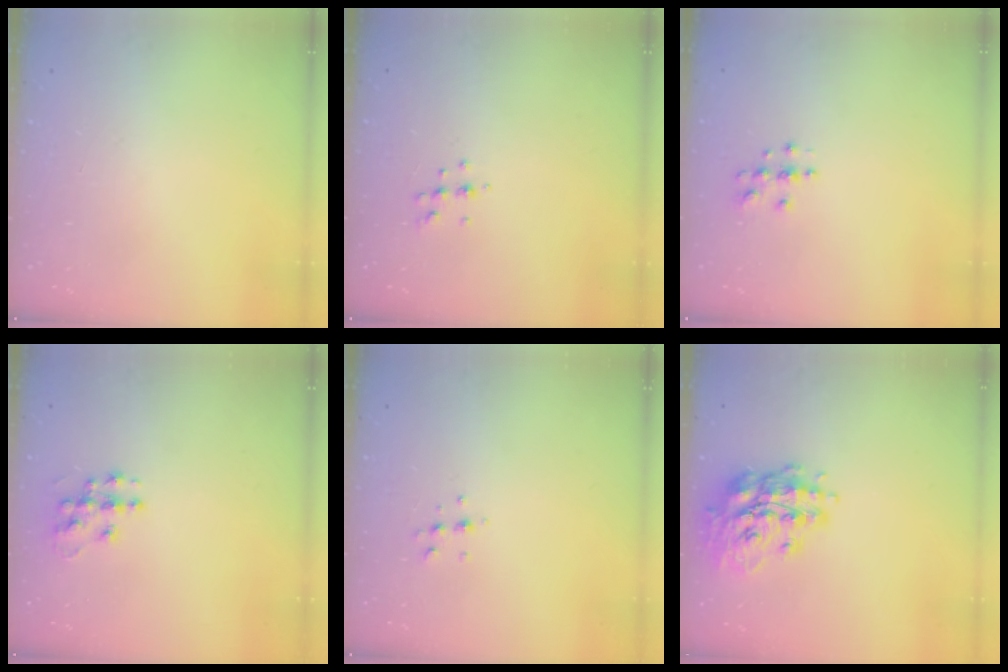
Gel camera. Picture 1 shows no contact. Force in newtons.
{"total": 4.9, "press": 4.8, "slide": 1.1}
{"total": 4.0, "press": 4.0, "slide": 0.5}
{"total": 9.6, "press": 9.6, "slide": 0.5}
{"total": 4.9, "press": 4.8, "slide": 1.1}
{"total": 16.1, "press": 15.9, "slide": 2.1}